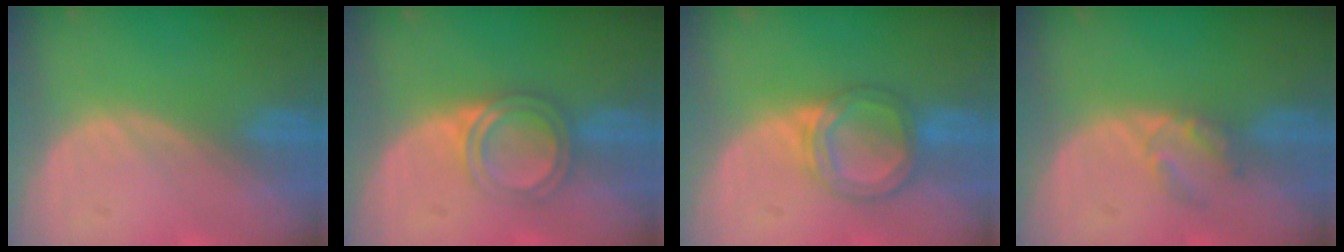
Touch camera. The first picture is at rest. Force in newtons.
{"total": 4.9, "press": 4.5, "slide": 2.1}
{"total": 6.1, "press": 5.6, "slide": 2.4}
{"total": 2.8, "press": 2.8, "slide": 0.3}